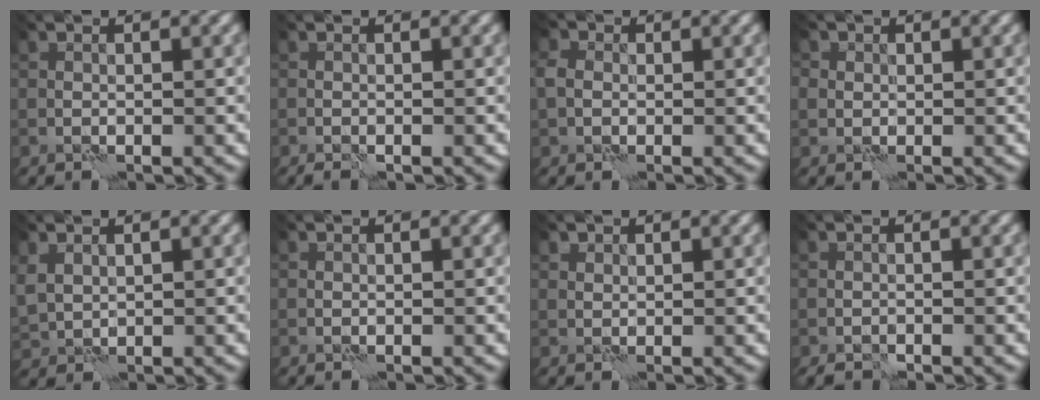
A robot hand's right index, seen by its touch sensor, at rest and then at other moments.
{"total": 0.6, "force": [-0.4, -0.1, 0.4], "torque": [-0.013, -0.001, -0.008]}
{"total": 1.8, "force": [0.0, 1.6, 0.8], "torque": [-0.015, 0.004, -0.009]}
{"total": 1.8, "force": [0.8, 1.6, 0.2], "torque": [0.013, 0.006, -0.007]}
{"total": 1.6, "force": [1.1, 1.0, 0.5], "torque": [-0.019, -0.003, 0.026]}
{"total": 0.0}
{"total": 1.2, "force": [1.1, 0.5, -0.1], "torque": [0.001, -0.006, 0.014]}
{"total": 1.0, "force": [-1.0, 0.2, 0.2], "torque": [-0.009, -0.002, -0.018]}